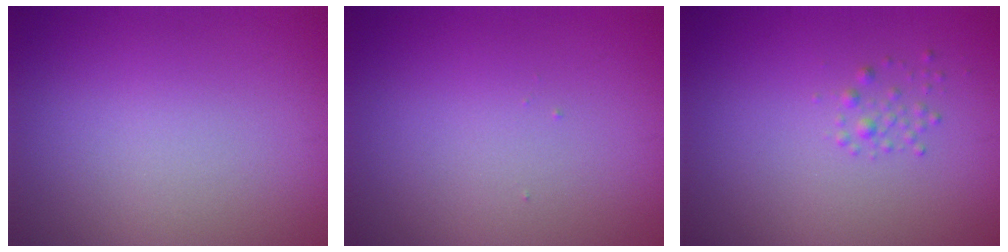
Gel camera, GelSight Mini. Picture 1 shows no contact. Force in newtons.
{"total": 0.0}
{"total": 0.9, "press": 0.9, "slide": 0.1}